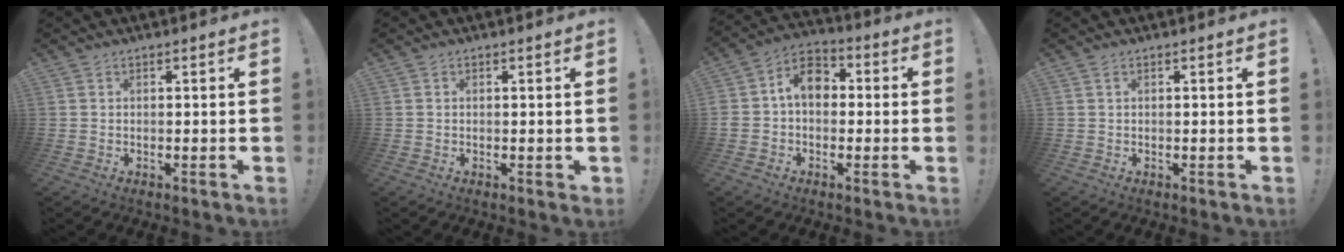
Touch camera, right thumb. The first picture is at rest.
{"total": 0.7, "force": [0.4, 0.5, 0.4], "torque": [0.001, -0.001, 0.005]}
{"total": 9.9, "force": [0.7, 7.6, 6.4], "torque": [-0.109, 0.028, 0.021]}
{"total": 0.6, "force": [0.1, 0.1, 0.6], "torque": [-0.017, 0.003, 0.002]}